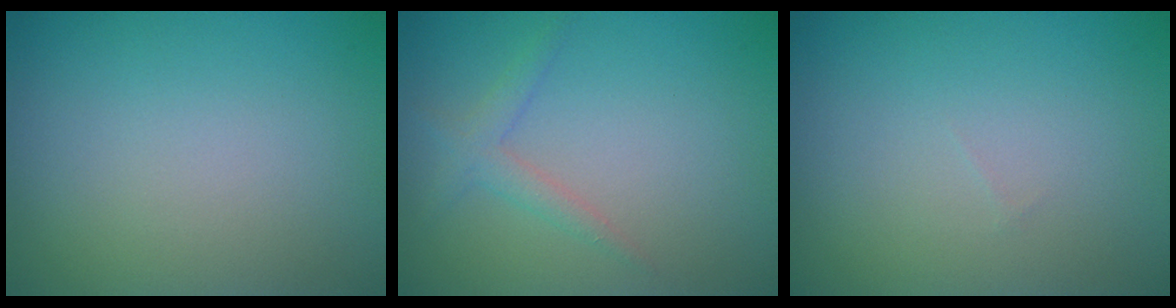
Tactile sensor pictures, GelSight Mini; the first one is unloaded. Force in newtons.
{"total": 1.7, "press": 1.7, "slide": 0.1}
{"total": 0.0}